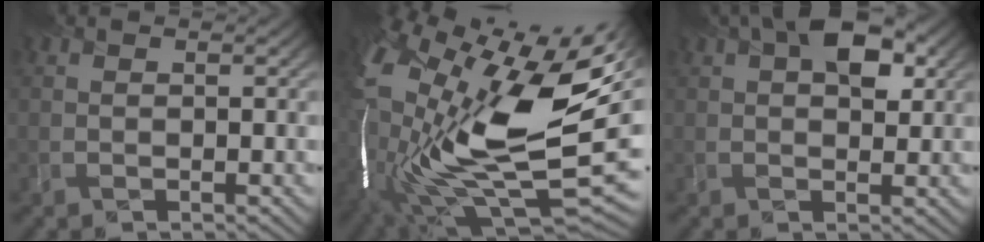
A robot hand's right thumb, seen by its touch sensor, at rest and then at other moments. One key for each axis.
{"total": 21.0, "fx": 0.8, "fy": 11.0, "fz": 17.9, "tx": -0.390, "ty": -0.068, "tz": 0.035}
{"total": 6.8, "fx": 2.6, "fy": 3.7, "fz": 5.0, "tx": -0.076, "ty": 0.011, "tz": 0.036}